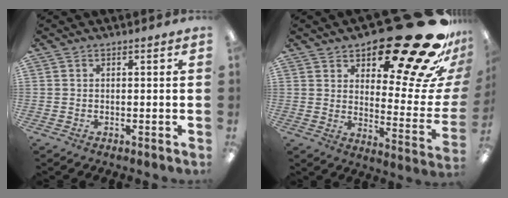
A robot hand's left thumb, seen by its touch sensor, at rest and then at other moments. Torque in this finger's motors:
{"motor_torque": [0.64, 0.81, 1.04, -1.72, 0.08]}